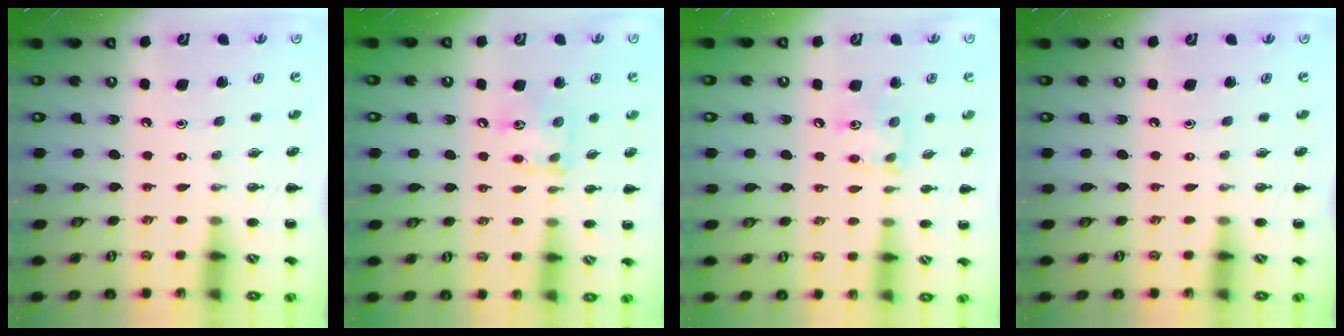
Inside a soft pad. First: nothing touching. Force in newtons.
{"total": 9.1, "press": 9.1, "slide": 0.4}
{"total": 7.3, "press": 7.3, "slide": 0.4}
{"total": 0.0}